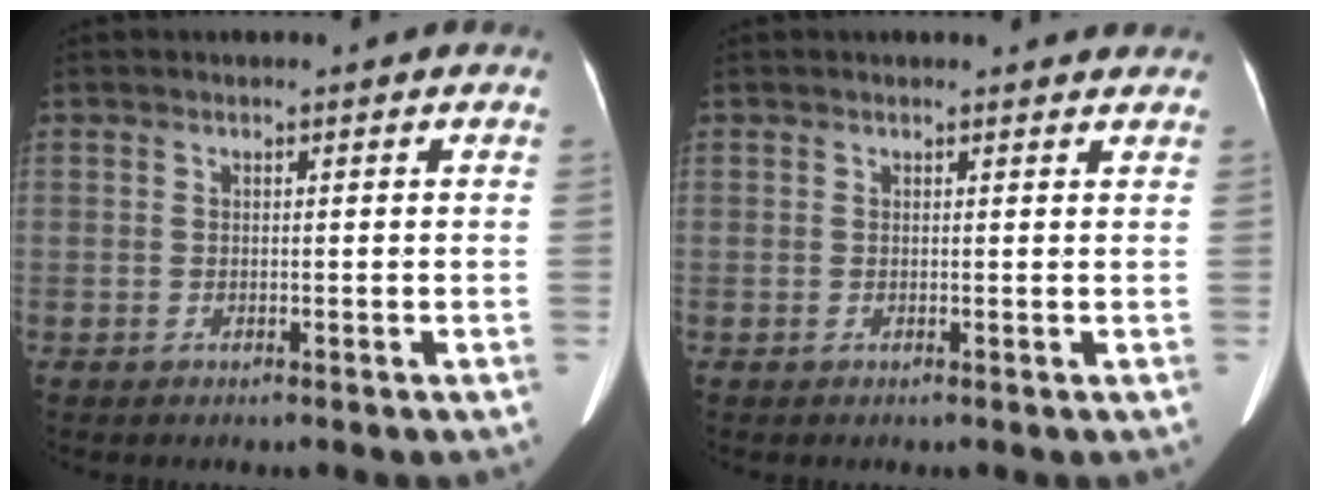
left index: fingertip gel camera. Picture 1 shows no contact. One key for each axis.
{"total": 1.9, "fx": 1.8, "fy": 0.5, "fz": 0.1, "tx": -0.008, "ty": -0.002, "tz": 0.012}